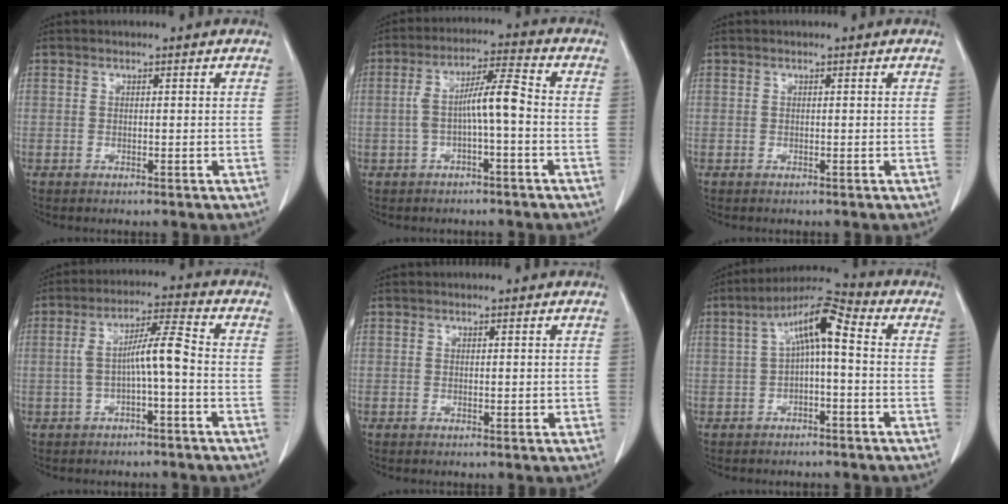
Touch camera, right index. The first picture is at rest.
{"total": 7.0, "force": [-1.0, 0.9, 6.8], "torque": [-0.129, 0.026, -0.017]}
{"total": 0.0}
{"total": 6.6, "force": [-1.0, 0.5, 6.5], "torque": [-0.119, 0.024, -0.017]}
{"total": 0.7, "force": [0.1, 0.4, 0.5], "torque": [-0.007, -0.002, 0.004]}
{"total": 8.4, "force": [0.9, 1.9, 8.2], "torque": [-0.146, 0.039, 0.010]}